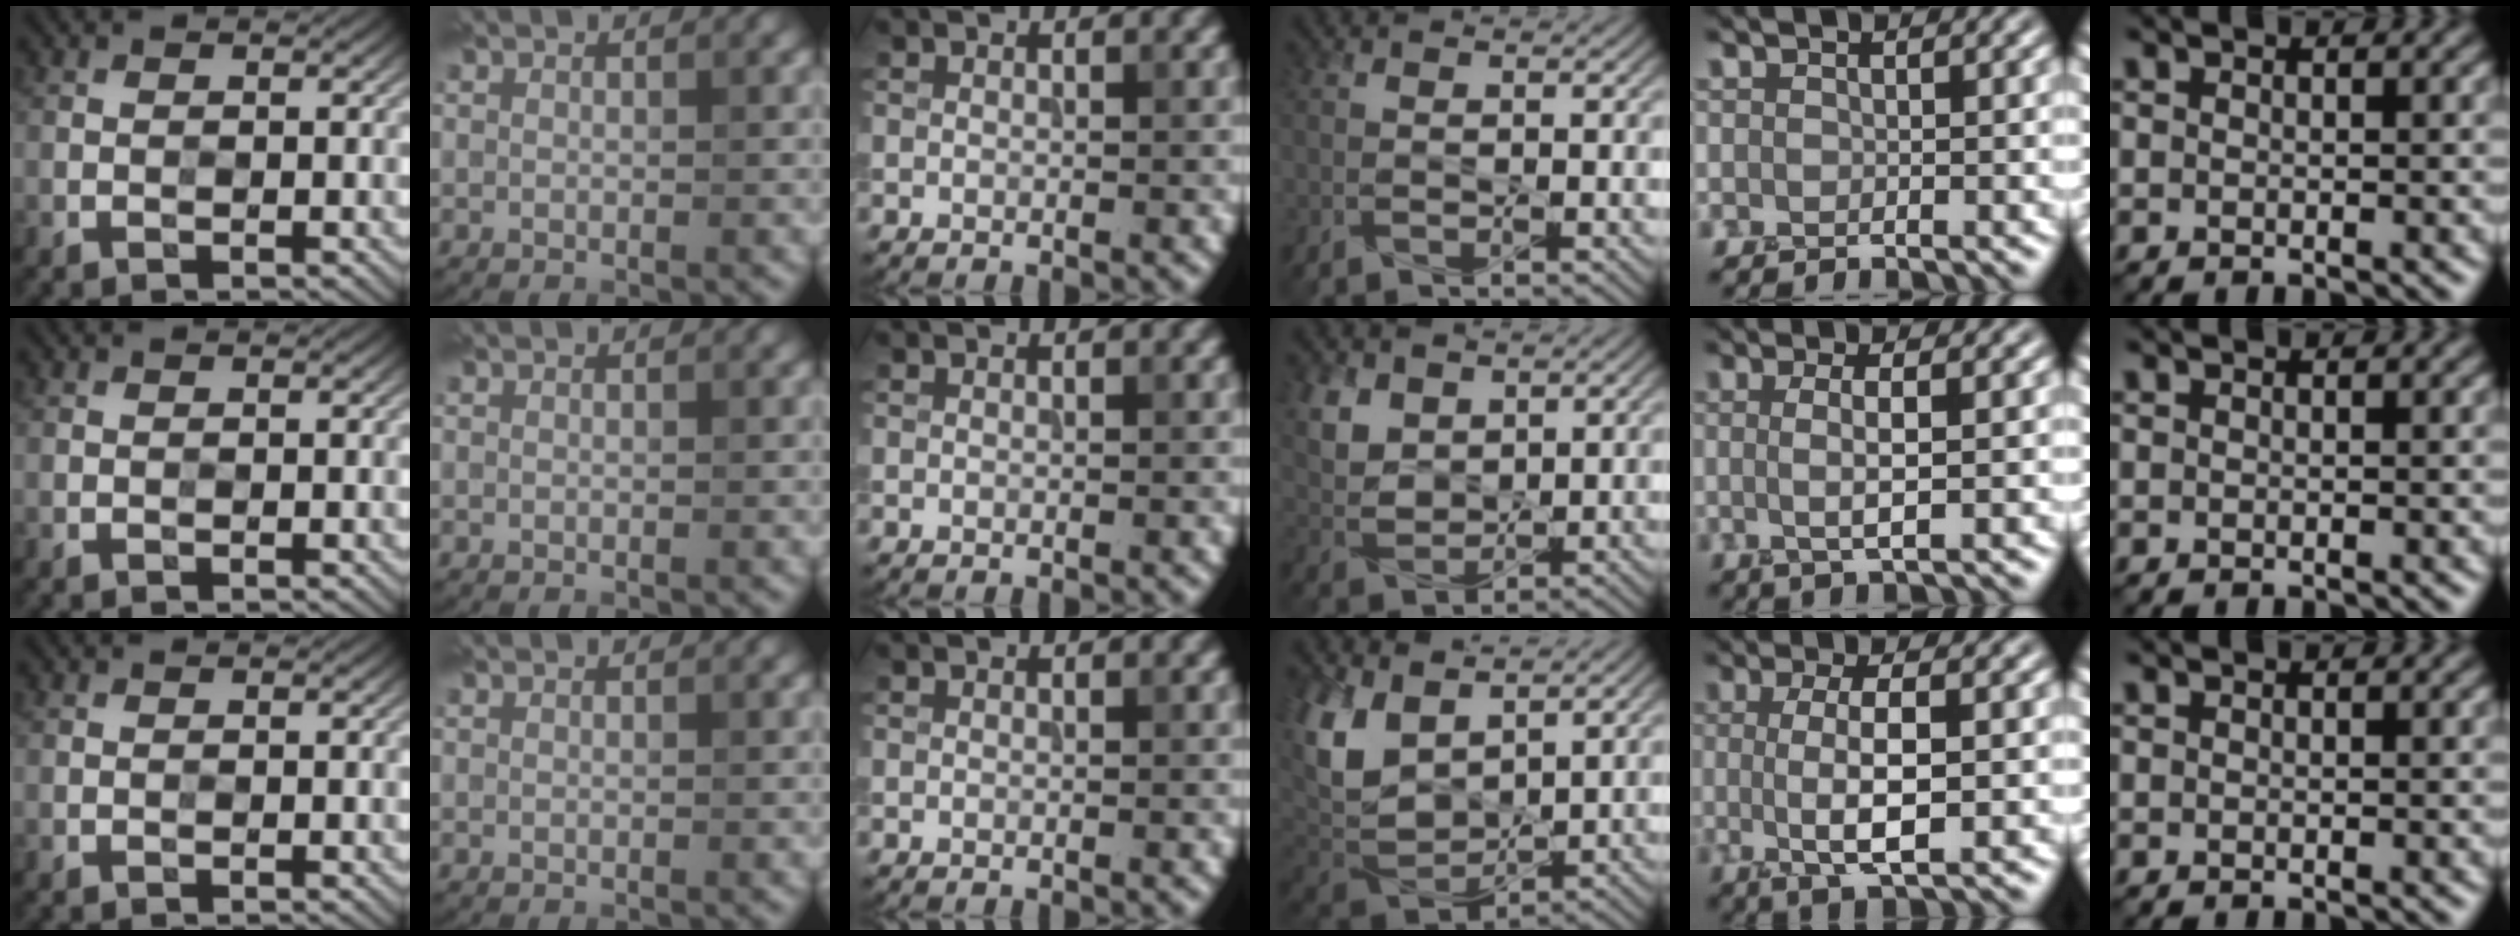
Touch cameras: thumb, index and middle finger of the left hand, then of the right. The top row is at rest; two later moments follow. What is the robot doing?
{"motion": "squeeze", "object": "foam earplug"}